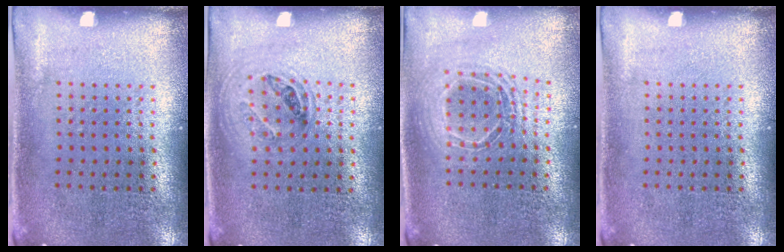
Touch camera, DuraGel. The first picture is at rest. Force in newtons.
{"total": 1.1, "press": 1.0, "slide": 0.5}
{"total": 1.6, "press": 1.4, "slide": 0.8}
{"total": 0.0}